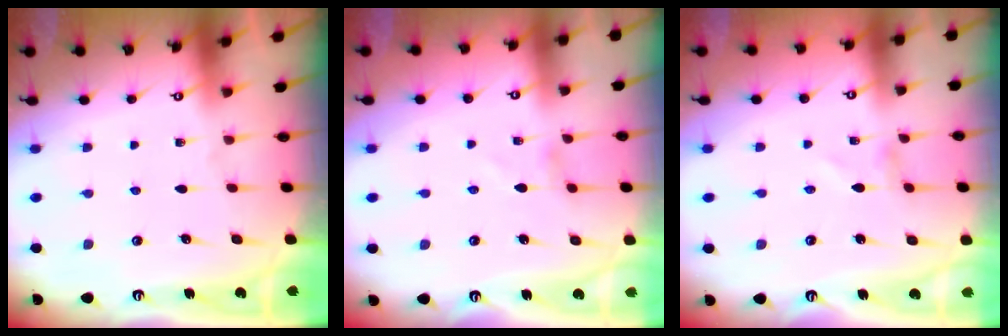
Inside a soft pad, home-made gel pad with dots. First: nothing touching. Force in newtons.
{"total": 0.8, "press": 0.8, "slide": 0.3}
{"total": 1.3, "press": 1.3, "slide": 0.0}